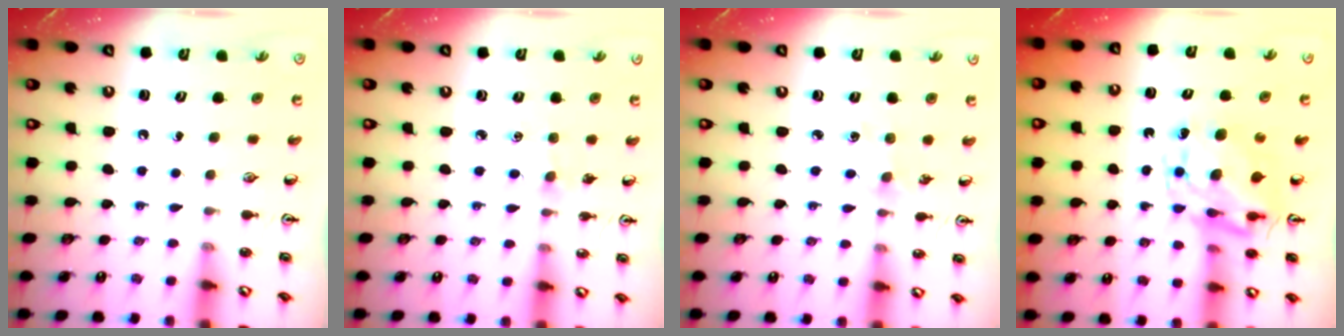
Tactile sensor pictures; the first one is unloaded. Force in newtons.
{"total": 2.0, "press": 2.0, "slide": 0.3}
{"total": 2.8, "press": 2.7, "slide": 0.5}
{"total": 10.0, "press": 10.0, "slide": 0.9}